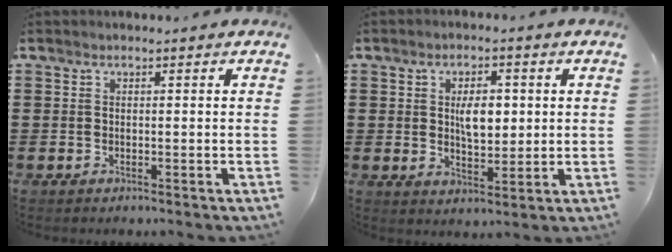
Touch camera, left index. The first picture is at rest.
{"total": 5.2, "force": [0.8, 2.6, 4.4], "torque": [-0.076, 0.004, 0.008]}